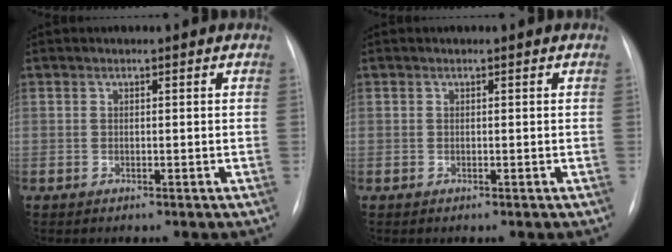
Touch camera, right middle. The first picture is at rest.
{"total": 0.0}